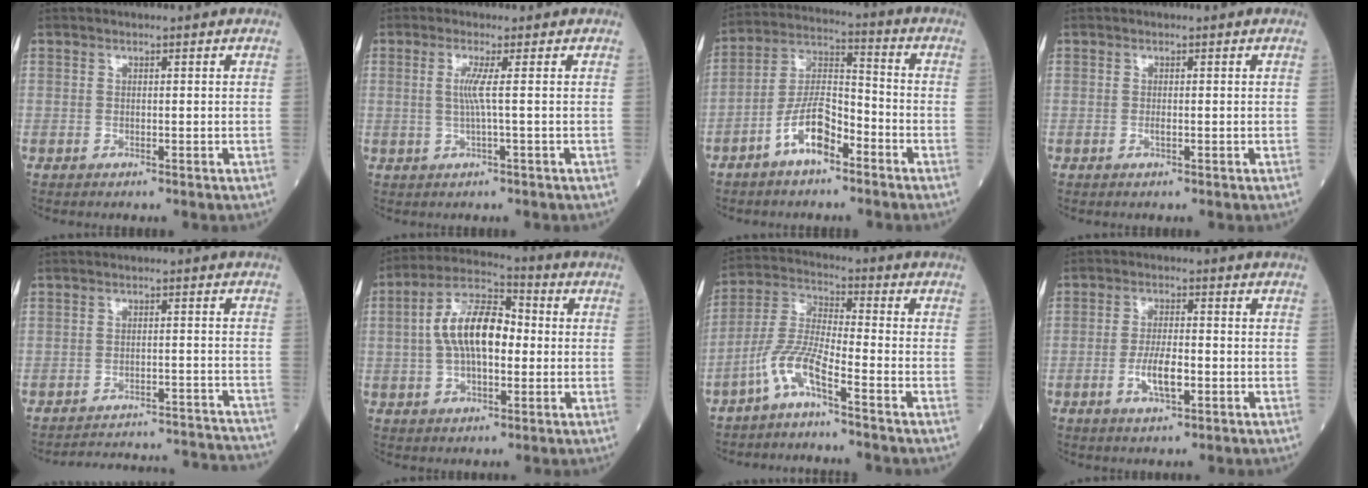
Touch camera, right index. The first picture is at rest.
{"total": 2.8, "force": [0.2, -0.8, 2.7], "torque": [-0.058, -0.003, 0.003]}
{"total": 9.1, "force": [-5.1, 3.2, 6.9], "torque": [-0.142, 0.015, -0.098]}
{"total": 0.6, "force": [-0.2, 0.1, 0.5], "torque": [-0.011, 0.001, -0.001]}
{"total": 17.8, "force": [-17.5, 0.7, 2.9], "torque": [-0.042, 0.005, -0.216]}
{"total": 12.0, "force": [0.5, 5.3, 10.8], "torque": [-0.212, 0.026, 0.004]}
{"total": 7.3, "force": [-4.6, 0.6, 5.6], "torque": [-0.130, 0.001, -0.099]}
{"total": 5.3, "force": [-1.6, 1.5, 4.9], "torque": [-0.093, -0.001, -0.026]}